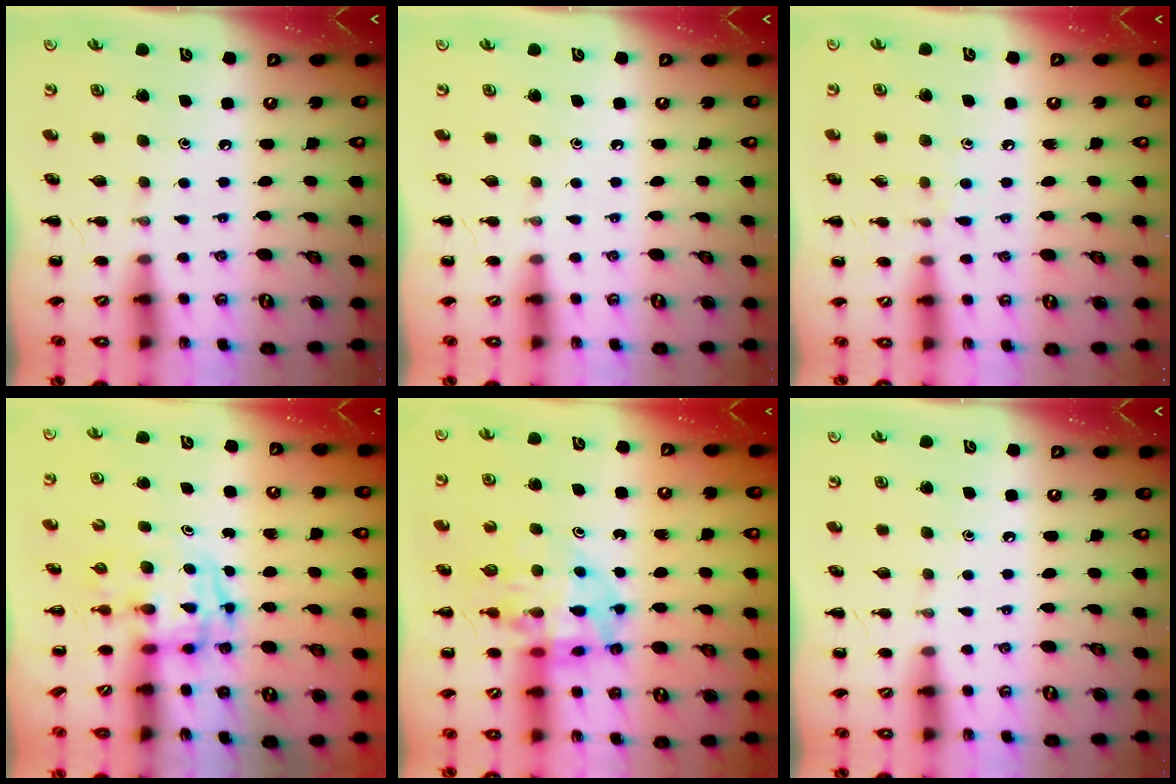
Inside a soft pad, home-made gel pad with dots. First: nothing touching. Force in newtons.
{"total": 0.0}
{"total": 5.5, "press": 5.1, "slide": 2.0}
{"total": 3.3, "press": 3.3, "slide": 0.6}
{"total": 11.9, "press": 11.4, "slide": 3.3}
{"total": 0.0}